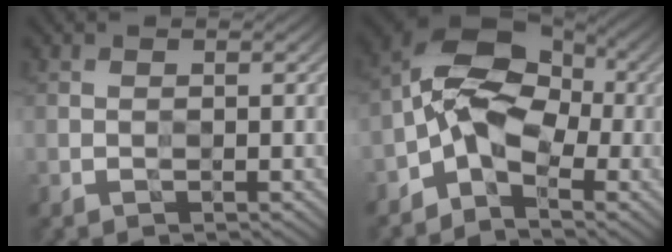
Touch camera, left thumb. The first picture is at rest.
{"total": 8.4, "force": [-2.8, 5.2, 6.0], "torque": [-0.109, 0.013, -0.077]}